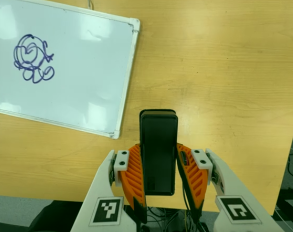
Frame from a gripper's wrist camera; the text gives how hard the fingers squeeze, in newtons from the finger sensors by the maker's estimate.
{"total": 3.7, "left": 2.1, "right": 5.3}